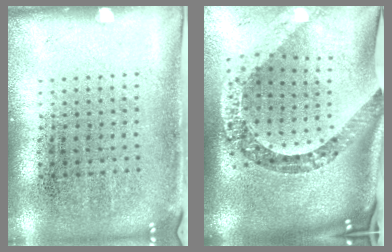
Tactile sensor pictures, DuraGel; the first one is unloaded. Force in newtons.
{"total": 3.5, "press": 2.5, "slide": 2.5}